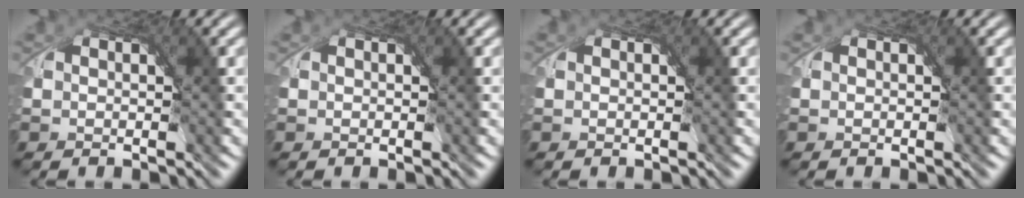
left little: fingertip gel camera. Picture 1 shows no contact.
{"total": 0.0}
{"total": 0.0}
{"total": 0.0}